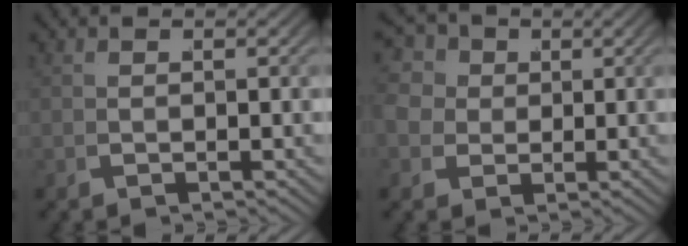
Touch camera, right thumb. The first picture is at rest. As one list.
[{"total": 8.2, "force": [1.4, 6.9, 4.2], "torque": [-0.089, -0.006, 0.021]}]